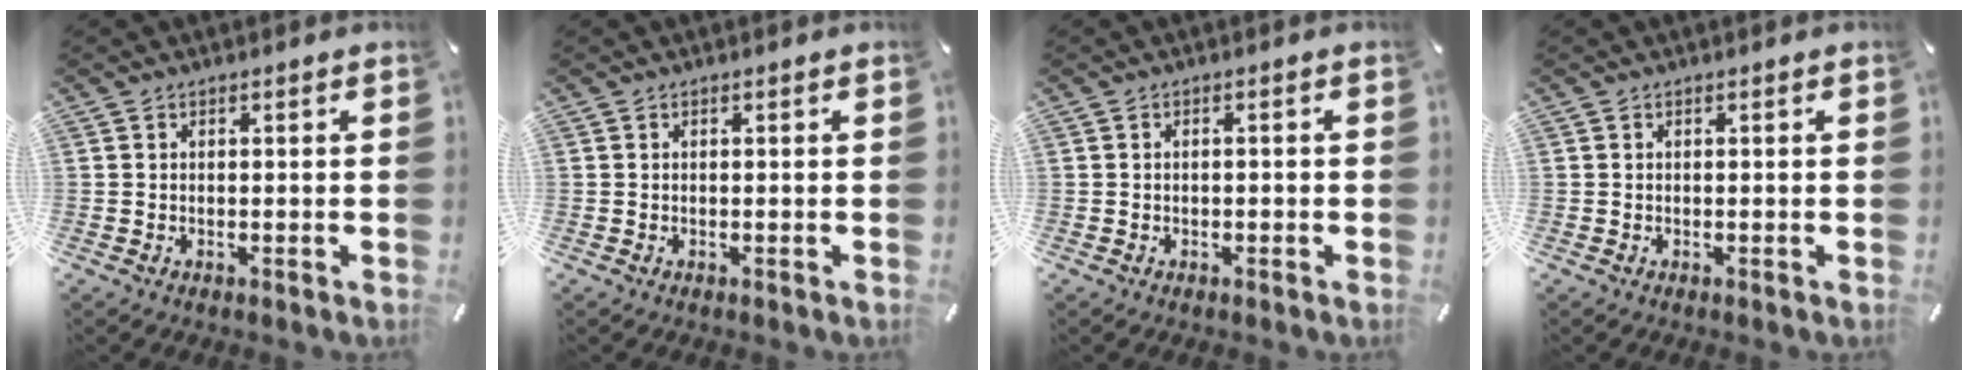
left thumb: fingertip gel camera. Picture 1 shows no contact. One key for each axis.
{"total": 0.0}
{"total": 1.0, "fx": -0.4, "fy": 0.6, "fz": 0.6, "tx": -0.013, "ty": 0.002, "tz": -0.010}
{"total": 0.0}